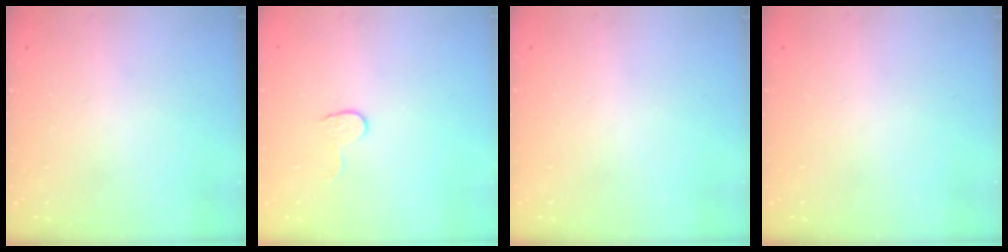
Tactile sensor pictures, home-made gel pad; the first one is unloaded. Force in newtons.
{"total": 4.6, "press": 4.6, "slide": 0.4}
{"total": 0.0}
{"total": 0.0}